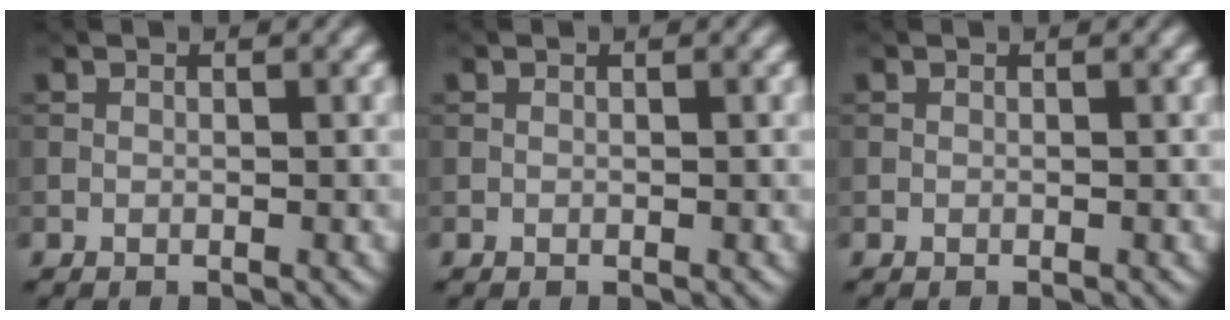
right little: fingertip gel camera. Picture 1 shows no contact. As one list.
[{"total": 0.0}, {"total": 0.0}]